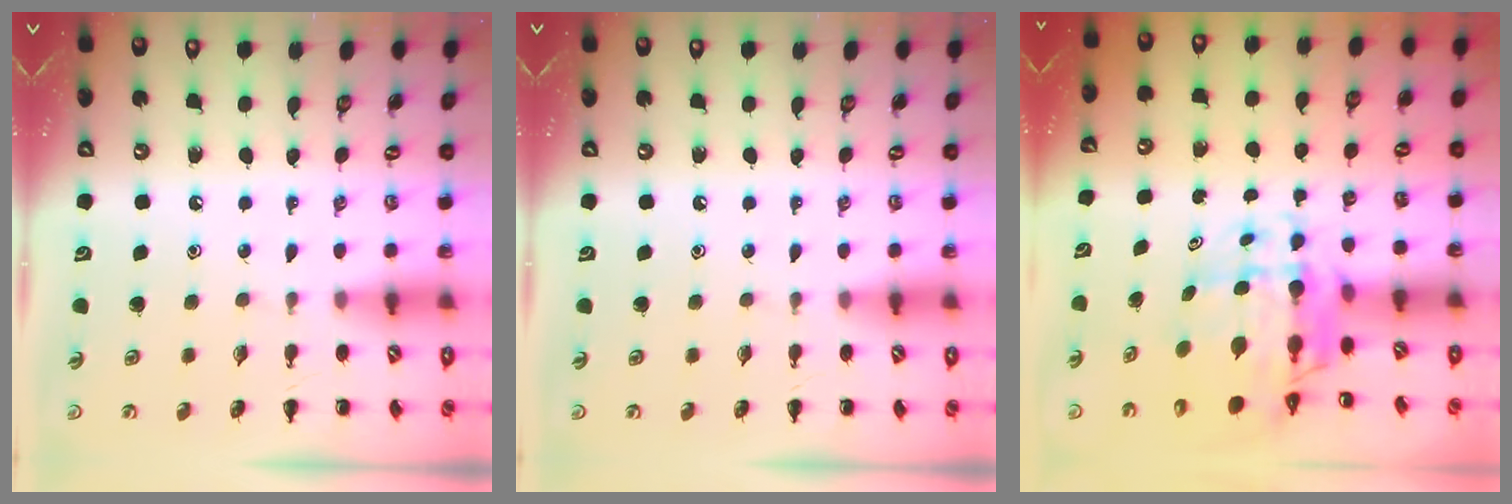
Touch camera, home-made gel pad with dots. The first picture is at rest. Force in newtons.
{"total": 0.0}
{"total": 8.3, "press": 7.8, "slide": 2.7}